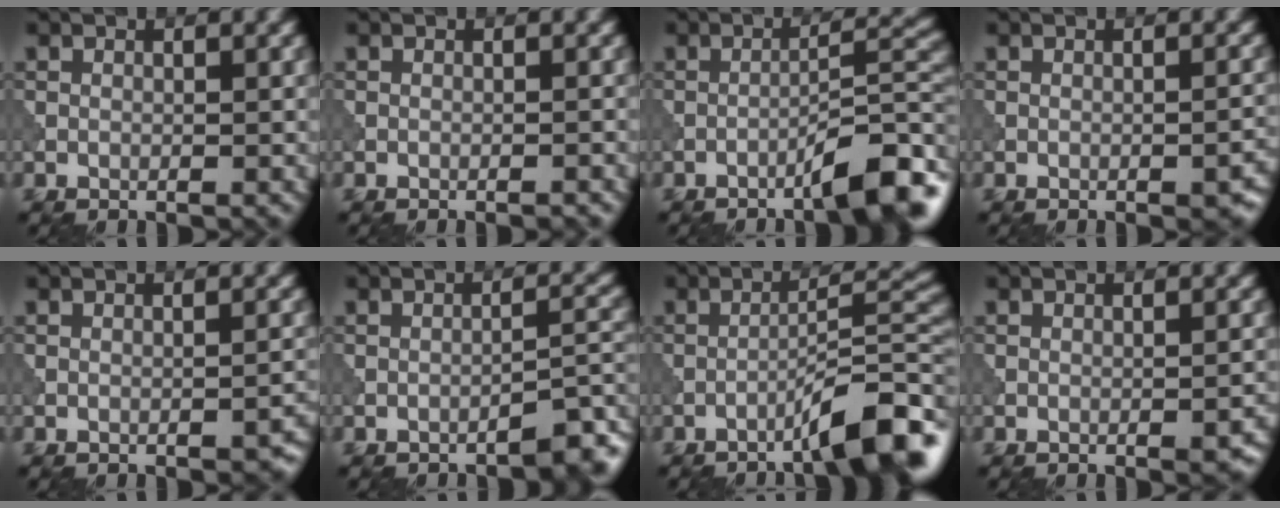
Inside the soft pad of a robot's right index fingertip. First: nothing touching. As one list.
[{"total": 1.0, "force": [-0.8, 0.1, 0.5], "torque": [-0.003, 0.002, -0.015]}, {"total": 5.7, "force": [-3.3, 0.7, 4.5], "torque": [-0.063, 0.019, -0.055]}, {"total": 2.8, "force": [-1.7, 0.8, 2.1], "torque": [-0.026, 0.001, -0.020]}, {"total": 2.0, "force": [-1.3, 0.6, 1.4], "torque": [-0.016, 0.003, -0.016]}, {"total": 3.2, "force": [-2.5, 0.5, 2.0], "torque": [-0.021, 0.017, -0.040]}, {"total": 6.6, "force": [-3.9, 0.8, 5.2], "torque": [-0.070, 0.023, -0.066]}, {"total": 2.7, "force": [-1.4, 0.9, 2.1], "torque": [-0.028, -0.001, -0.016]}]